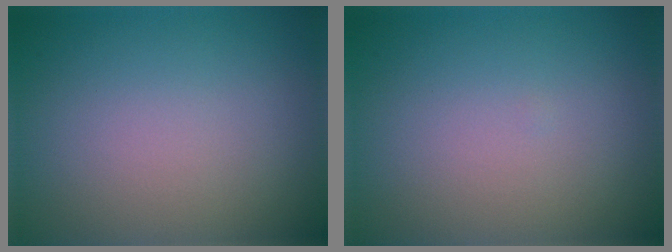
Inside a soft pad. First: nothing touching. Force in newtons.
{"total": 0.0}